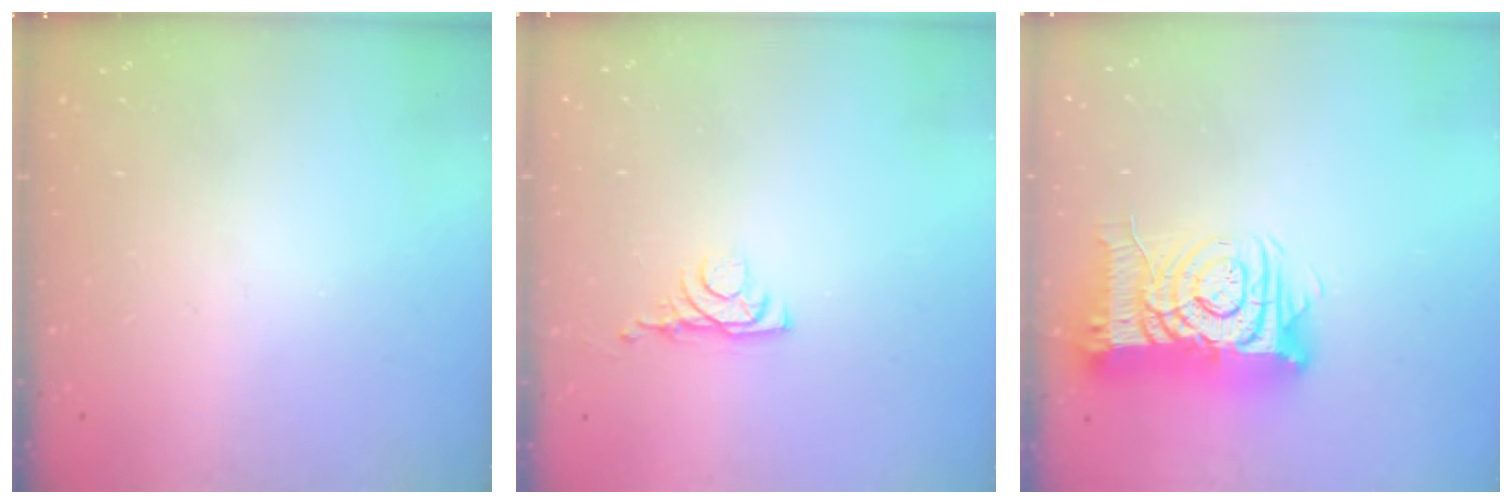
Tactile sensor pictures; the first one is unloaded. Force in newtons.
{"total": 4.0, "press": 3.9, "slide": 0.6}
{"total": 14.6, "press": 14.5, "slide": 1.7}